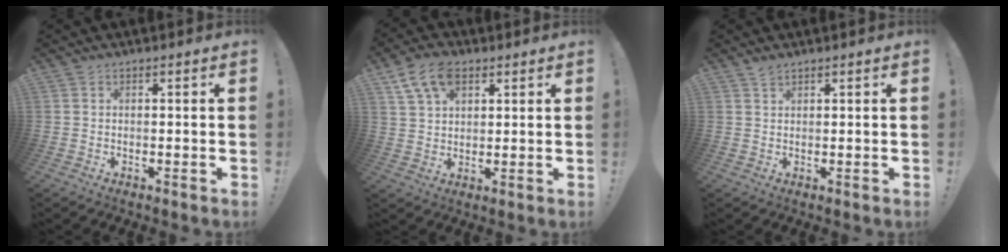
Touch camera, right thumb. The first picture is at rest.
{"total": 10.0, "force": [5.2, 6.1, 5.9], "torque": [-0.105, -0.008, 0.100]}
{"total": 1.6, "force": [1.4, 0.6, 0.6], "torque": [-0.007, -0.004, 0.025]}